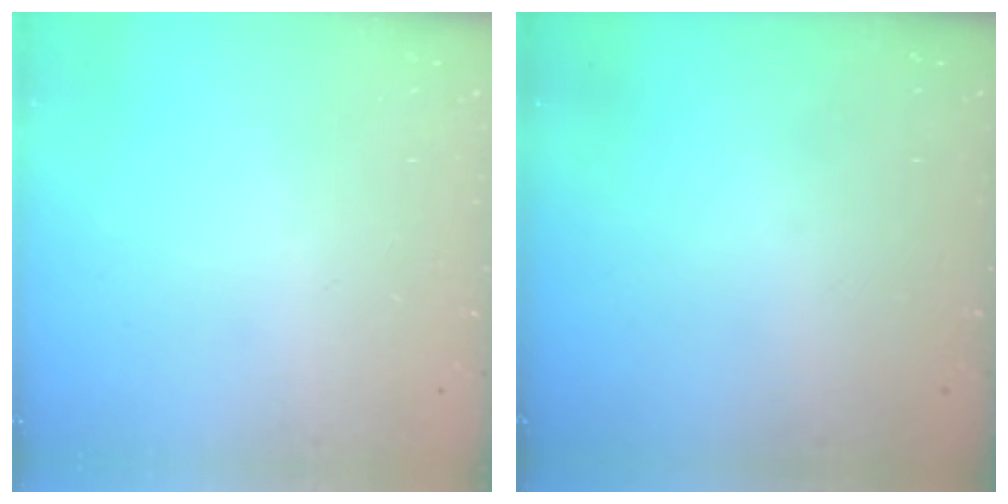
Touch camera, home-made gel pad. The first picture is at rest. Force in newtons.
{"total": 0.0}